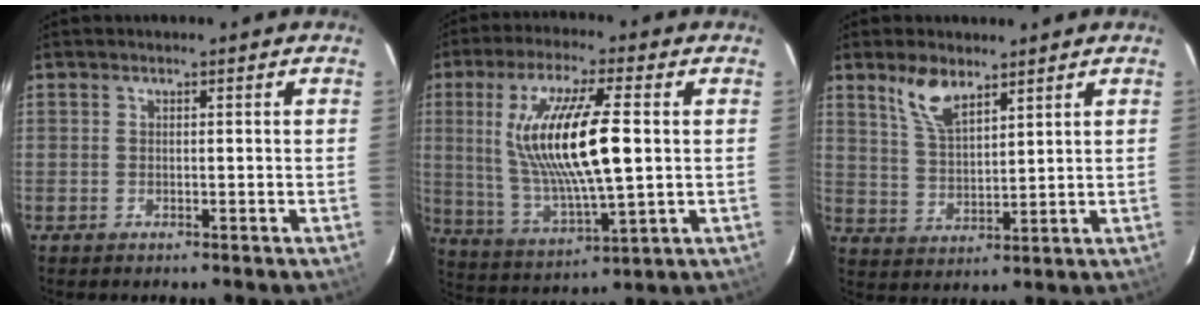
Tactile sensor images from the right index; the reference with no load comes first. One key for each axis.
{"total": 17.6, "fx": 2.5, "fy": 3.9, "fz": 17.0, "tx": -0.326, "ty": -0.007, "tz": 0.059}
{"total": 7.4, "fx": 5.1, "fy": 3.0, "fz": 4.5, "tx": -0.085, "ty": 0.006, "tz": 0.105}